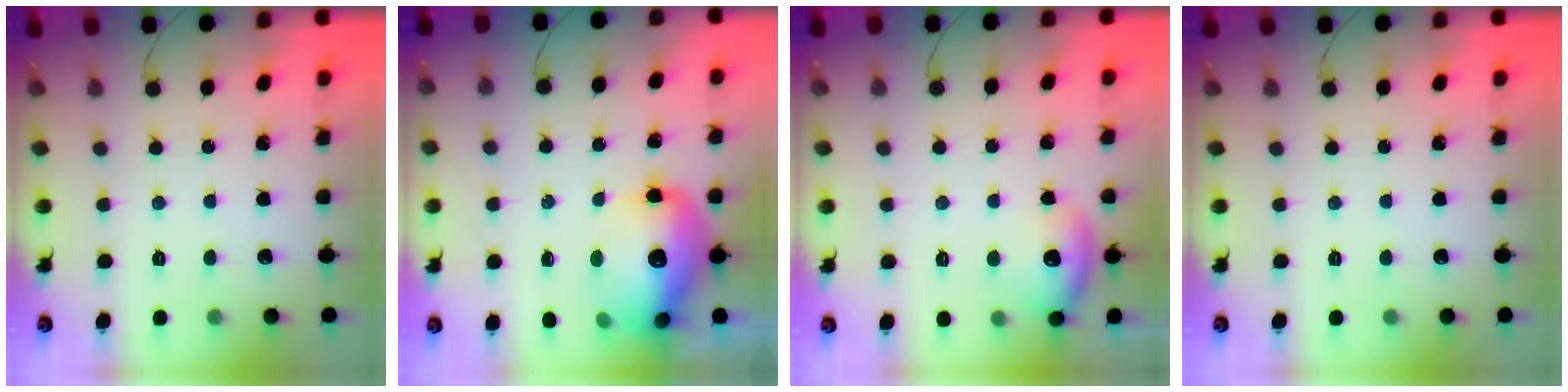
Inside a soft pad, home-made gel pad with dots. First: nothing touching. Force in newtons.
{"total": 16.7, "press": 16.2, "slide": 3.7}
{"total": 9.9, "press": 9.8, "slide": 1.2}
{"total": 0.0}